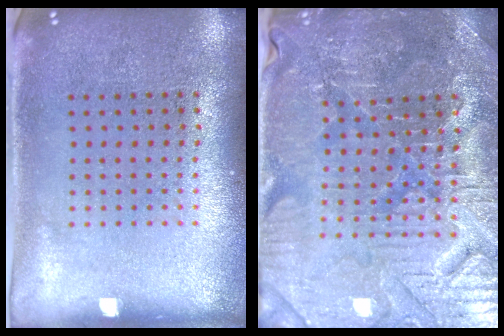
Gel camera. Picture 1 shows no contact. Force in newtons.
{"total": 3.8, "press": 3.8, "slide": 0.6}